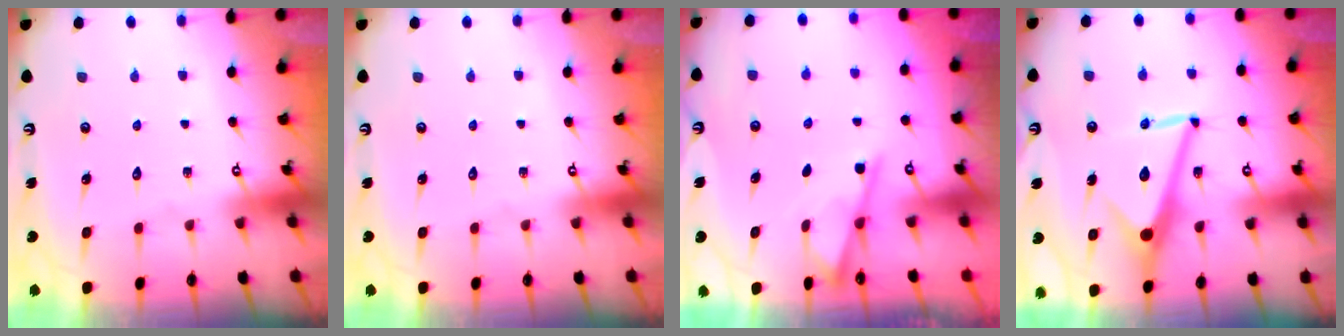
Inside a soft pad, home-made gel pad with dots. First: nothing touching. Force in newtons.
{"total": 0.0}
{"total": 2.4, "press": 2.4, "slide": 0.4}
{"total": 12.8, "press": 12.8, "slide": 0.2}